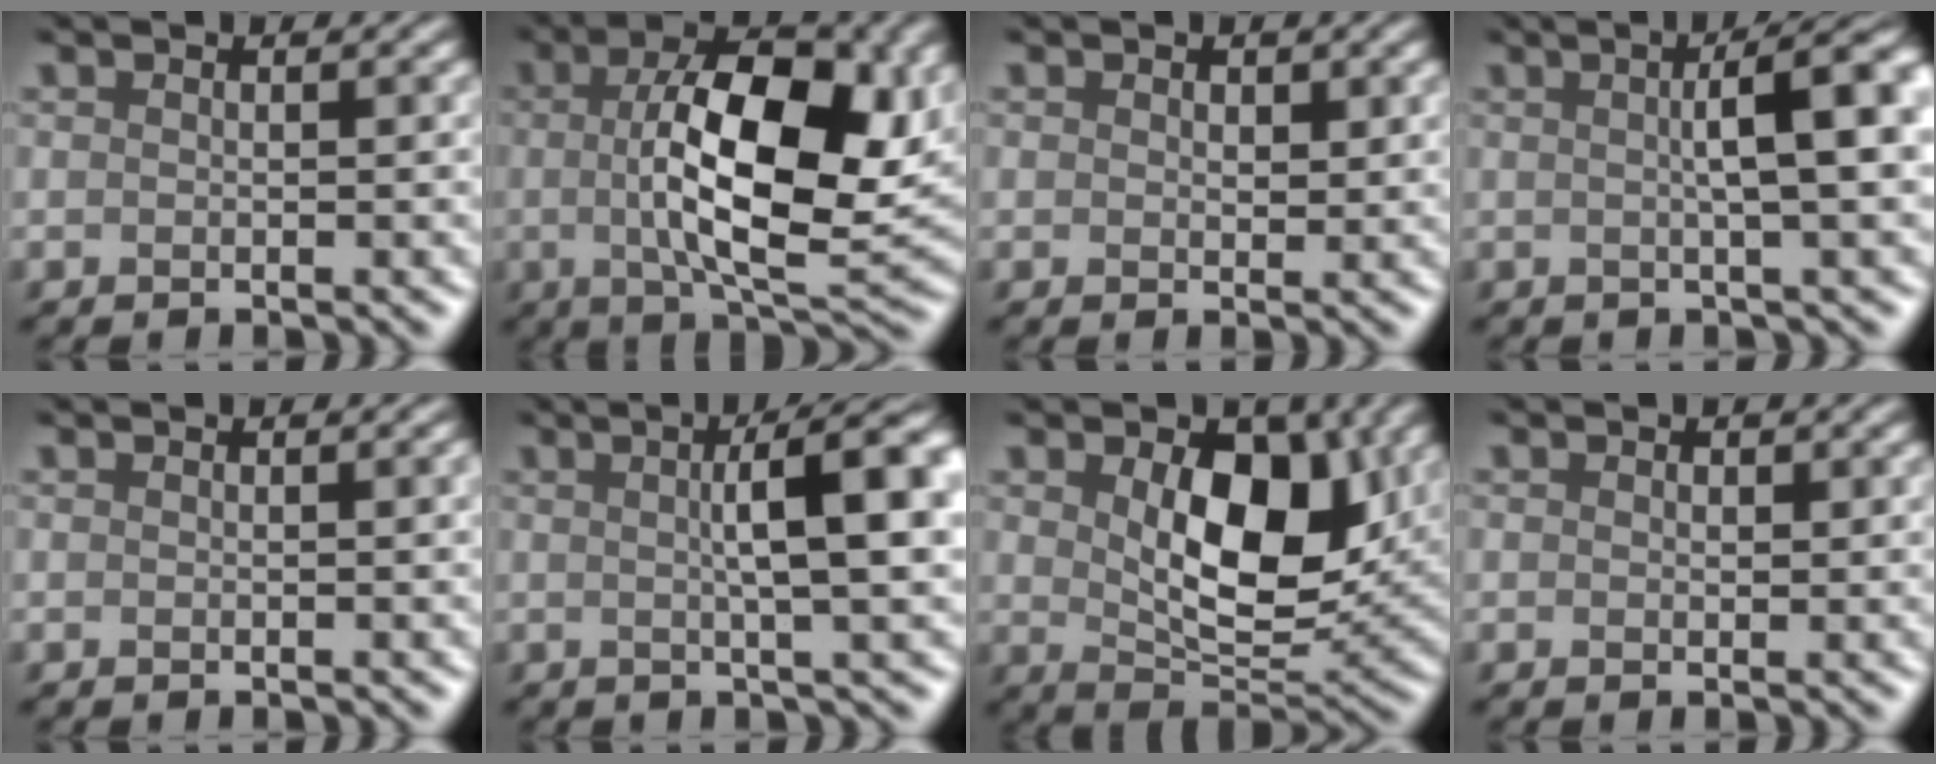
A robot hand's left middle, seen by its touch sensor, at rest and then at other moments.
{"total": 9.9, "force": [0.7, 3.4, 9.3], "torque": [-0.168, 0.005, 0.033]}
{"total": 1.0, "force": [0.0, -0.6, -0.9], "torque": [-0.005, 0.001, 0.021]}
{"total": 5.5, "force": [0.6, 0.6, 5.4], "torque": [-0.070, 0.021, 0.023]}
{"total": 1.0, "force": [0.2, 0.6, 0.8], "torque": [-0.002, 0.009, -0.008]}
{"total": 6.8, "force": [0.9, 0.8, 6.7], "torque": [-0.085, 0.023, 0.027]}
{"total": 7.1, "force": [1.6, 3.6, 5.9], "torque": [-0.125, -0.002, 0.051]}
{"total": 1.3, "force": [-0.2, -0.8, -1.0], "torque": [-0.003, -0.001, 0.018]}